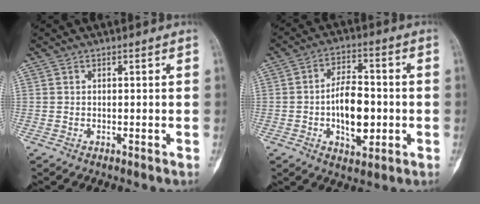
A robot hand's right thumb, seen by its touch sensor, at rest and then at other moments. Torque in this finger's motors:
{"motor_torque": [-0.33, 0.62, 0.49, 0.51, 0.04]}